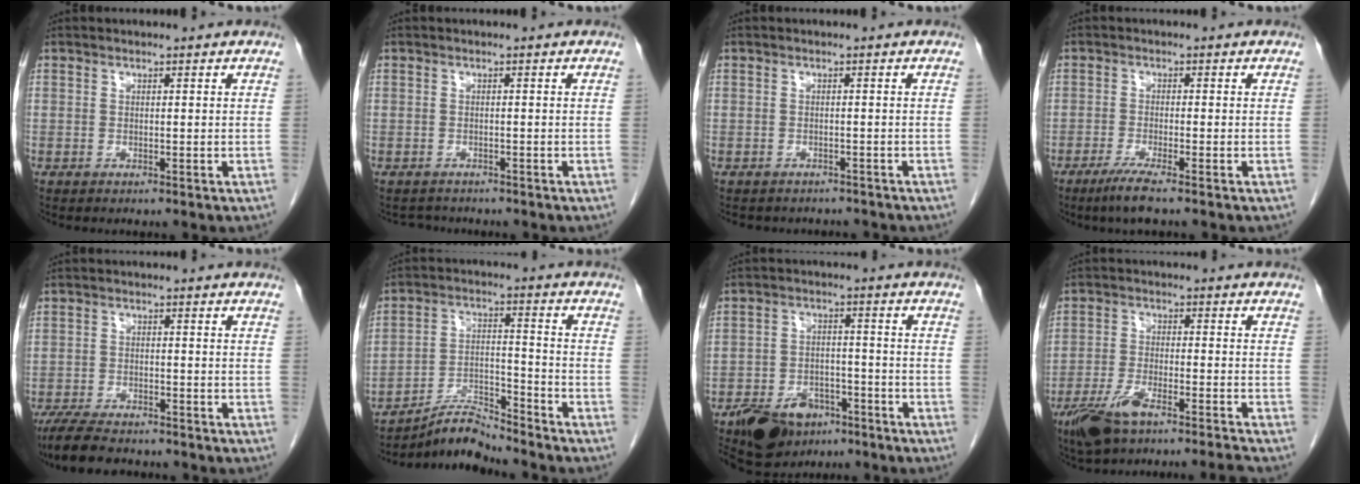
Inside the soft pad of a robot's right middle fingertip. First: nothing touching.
{"total": 2.2, "force": [-2.0, 0.8, -0.1], "torque": [-0.003, -0.006, -0.029]}
{"total": 5.7, "force": [-5.1, 2.2, 1.0], "torque": [-0.019, 0.003, -0.057]}
{"total": 3.9, "force": [-2.7, -0.3, 2.8], "torque": [-0.057, -0.011, -0.054]}
{"total": 8.8, "force": [-7.6, 2.0, 4.0], "torque": [-0.073, -0.020, -0.123]}
{"total": 7.2, "force": [-7.1, -0.1, 0.9], "torque": [-0.019, 0.009, -0.128]}
{"total": 10.6, "force": [-7.3, 5.8, 5.0], "torque": [-0.080, -0.001, -0.117]}
{"total": 8.9, "force": [-7.1, 0.1, 5.3], "torque": [-0.096, -0.017, -0.127]}